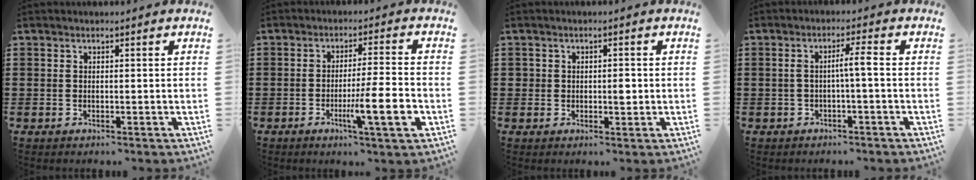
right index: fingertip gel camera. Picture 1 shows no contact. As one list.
[{"total": 9.0, "force": [-3.1, 0.7, 8.4], "torque": [-0.134, -0.004, -0.050]}, {"total": 2.1, "force": [0.0, 1.3, 1.6], "torque": [-0.024, 0.002, -0.004]}, {"total": 3.2, "force": [-0.5, -0.1, 3.1], "torque": [-0.058, 0.000, -0.013]}]